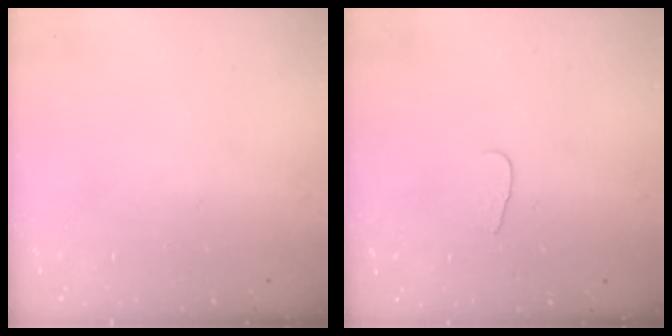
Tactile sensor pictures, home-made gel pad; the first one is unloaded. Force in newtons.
{"total": 4.2, "press": 4.2, "slide": 0.4}